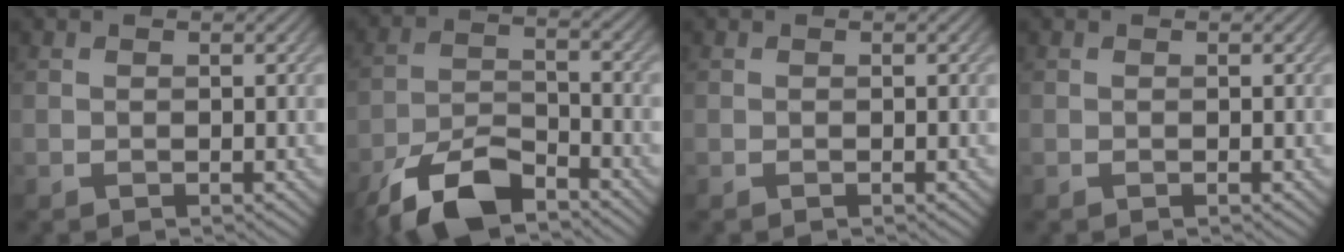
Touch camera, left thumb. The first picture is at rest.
{"total": 9.8, "force": [-7.3, 3.4, 5.6], "torque": [-0.102, -0.003, -0.150]}
{"total": 0.0}
{"total": 0.0}